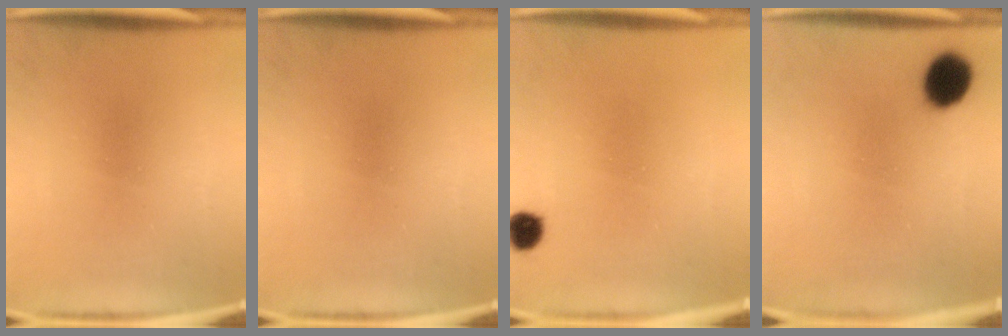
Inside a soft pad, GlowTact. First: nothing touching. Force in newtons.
{"total": 0.0}
{"total": 3.2}
{"total": 8.6}